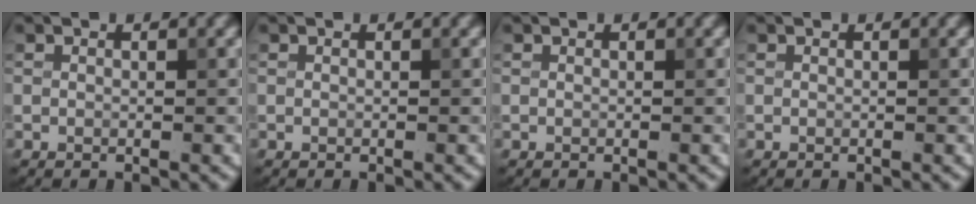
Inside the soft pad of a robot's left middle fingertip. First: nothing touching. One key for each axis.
{"total": 0.0}
{"total": 0.0}
{"total": 0.0}